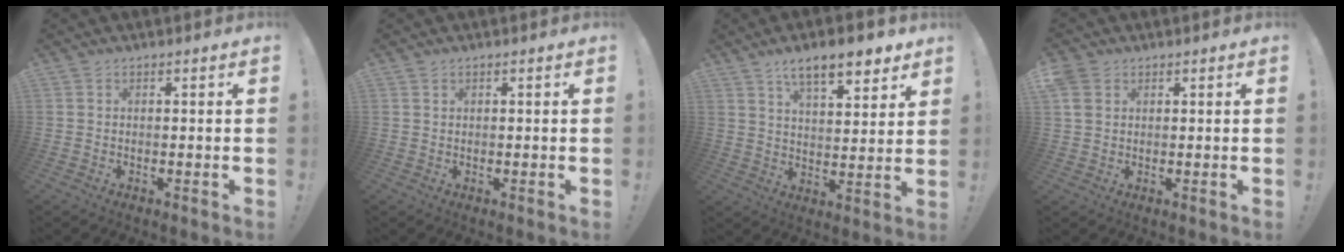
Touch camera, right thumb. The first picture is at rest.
{"total": 0.8, "force": [0.6, 0.4, 0.3], "torque": [-0.003, -0.001, 0.012]}
{"total": 11.2, "force": [7.6, 3.7, 7.4], "torque": [-0.118, -0.037, 0.130]}
{"total": 4.2, "force": [2.0, 3.2, 1.8], "torque": [-0.033, 0.001, 0.041]}